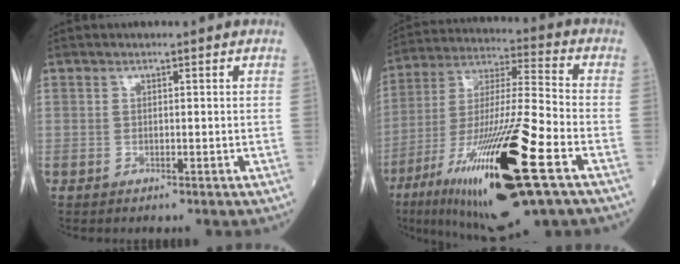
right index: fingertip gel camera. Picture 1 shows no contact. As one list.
[{"total": 25.5, "force": [-11.5, 3.0, 22.6], "torque": [-0.418, -0.046, -0.196]}]